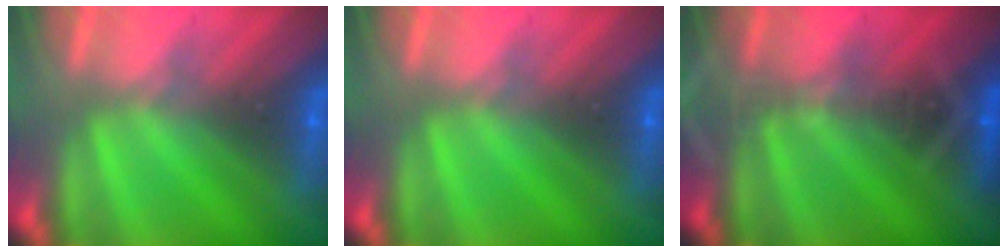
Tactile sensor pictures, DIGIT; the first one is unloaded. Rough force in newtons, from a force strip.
{"total": 0.0}
{"total": 3.3}